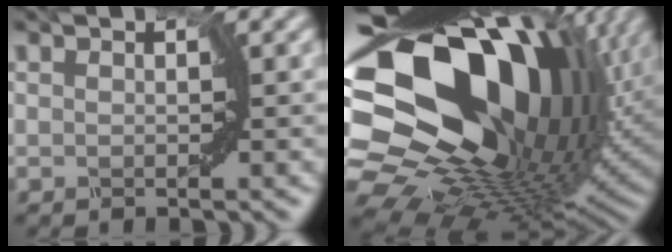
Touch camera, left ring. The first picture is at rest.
{"total": 20.4, "force": [5.1, 13.6, 14.3], "torque": [-0.261, -0.009, 0.103]}